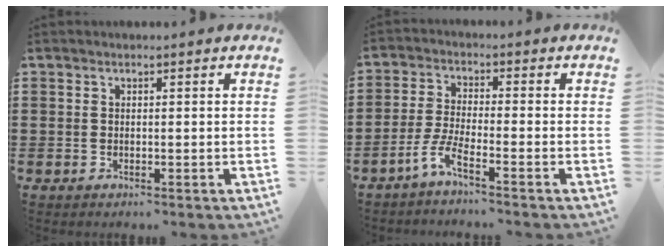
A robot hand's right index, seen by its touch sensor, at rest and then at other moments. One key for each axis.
{"total": 4.5, "fx": -3.5, "fy": 0.0, "fz": 2.8, "tx": -0.078, "ty": -0.015, "tz": -0.075}